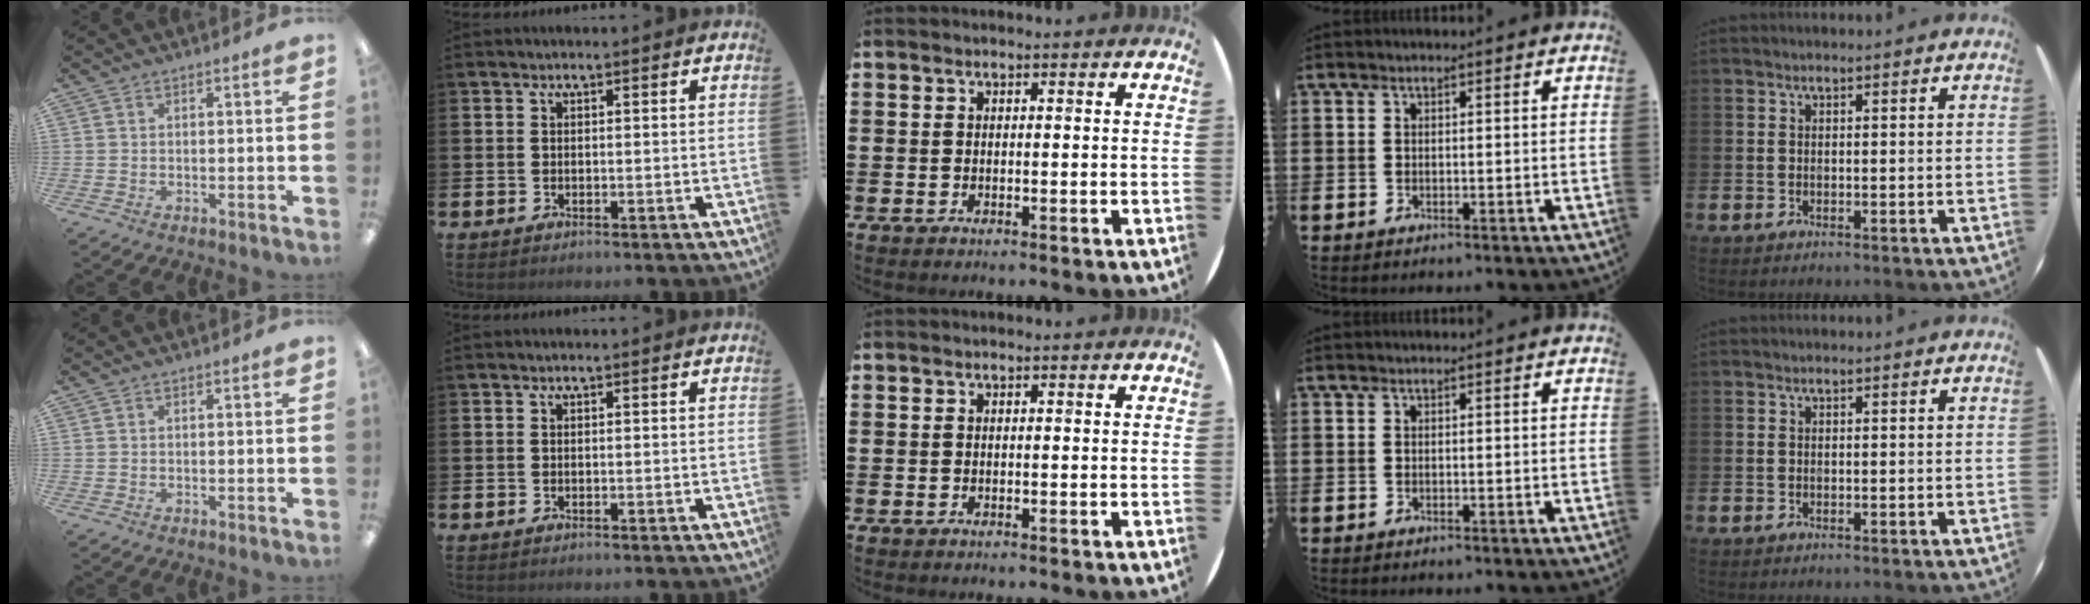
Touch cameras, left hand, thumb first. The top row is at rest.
{}